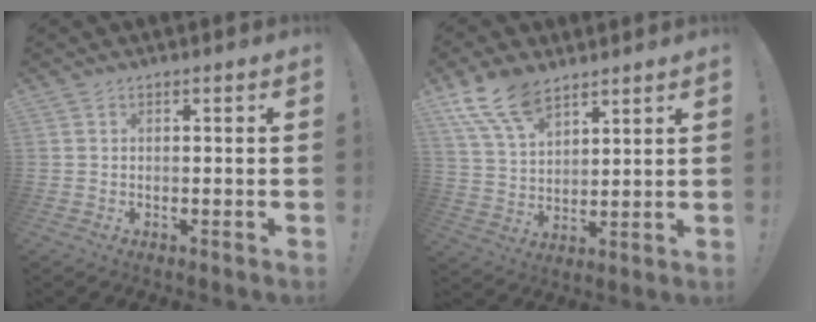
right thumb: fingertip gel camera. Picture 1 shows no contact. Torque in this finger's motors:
{"motor_torque": [0.04, 0.12, 0.23, 0.17, 0.06]}